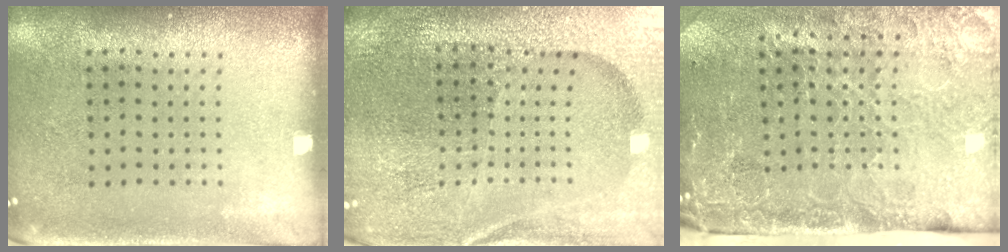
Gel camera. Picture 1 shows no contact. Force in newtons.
{"total": 4.5, "press": 4.4, "slide": 1.3}
{"total": 4.6, "press": 3.6, "slide": 2.9}